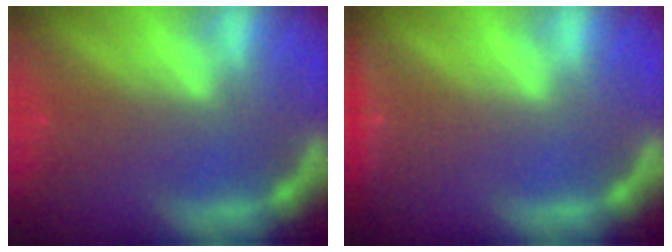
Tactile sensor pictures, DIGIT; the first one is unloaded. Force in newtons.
{"total": 1.9}